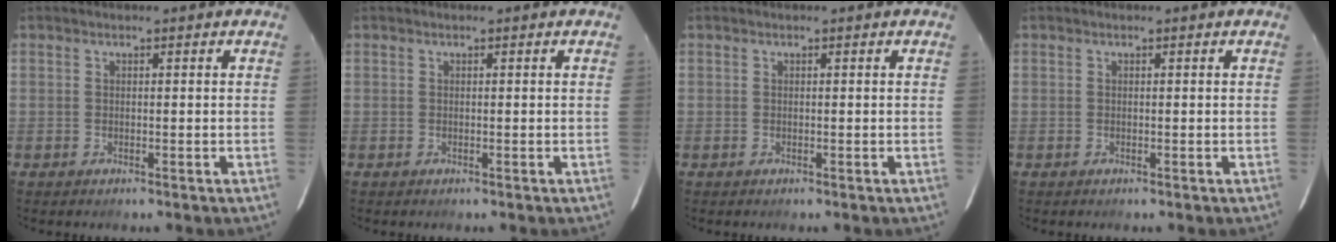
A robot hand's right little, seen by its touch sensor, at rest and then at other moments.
{"total": 0.0}
{"total": 0.0}
{"total": 0.0}